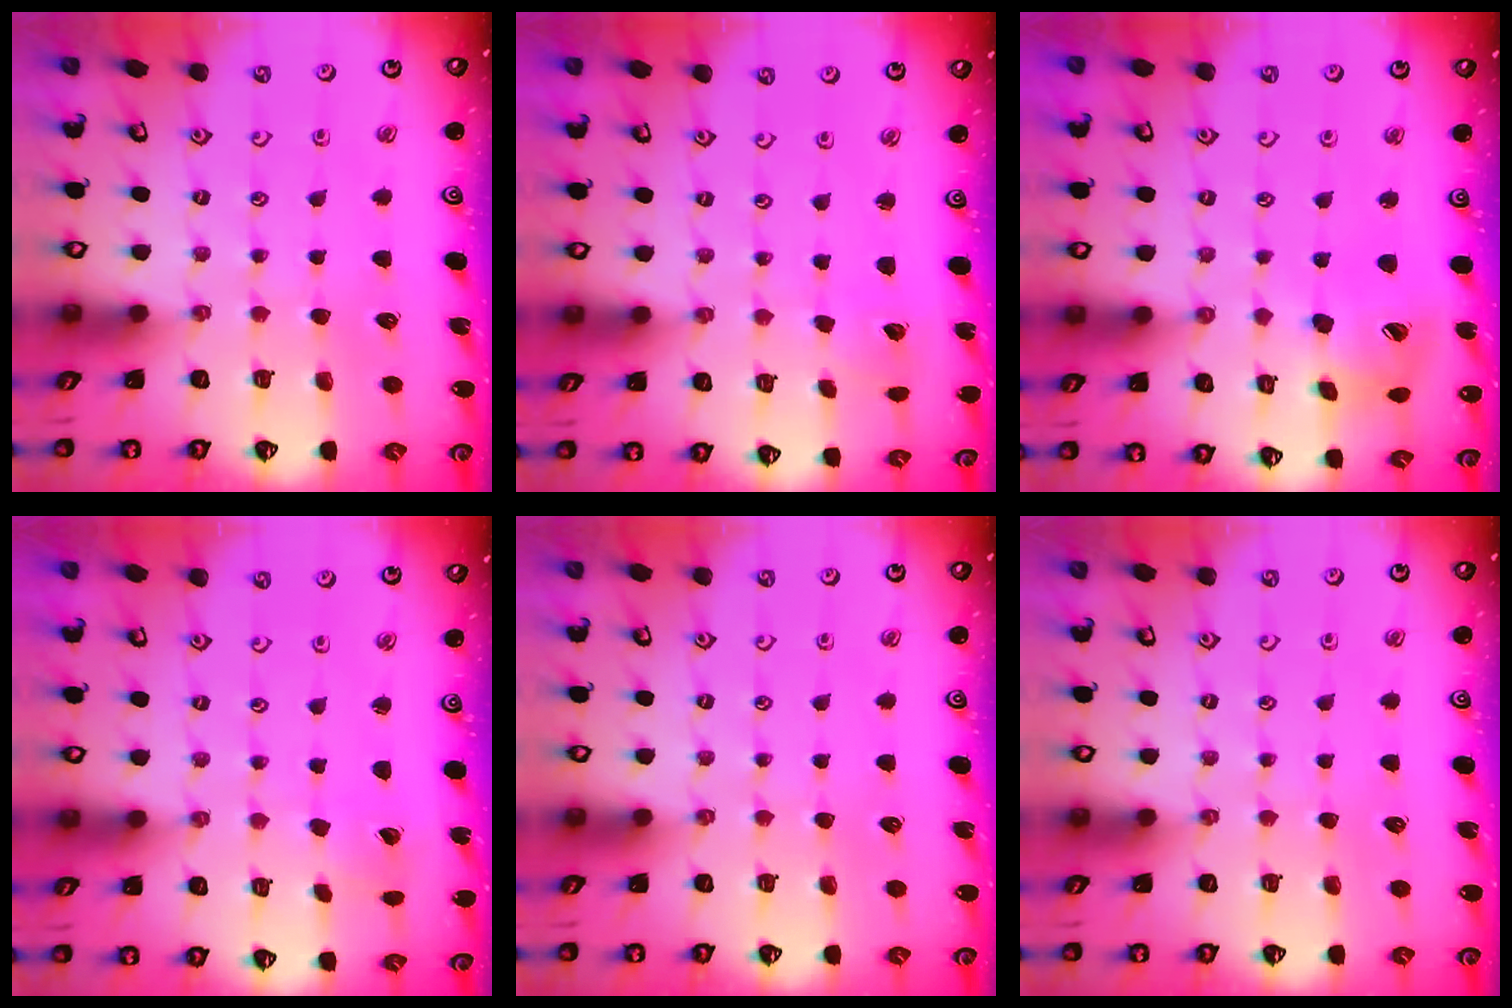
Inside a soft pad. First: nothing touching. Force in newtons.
{"total": 2.5, "press": 2.5, "slide": 0.3}
{"total": 15.3, "press": 15.1, "slide": 2.1}
{"total": 0.7, "press": 0.7, "slide": 0.1}
{"total": 0.0}
{"total": 0.0}